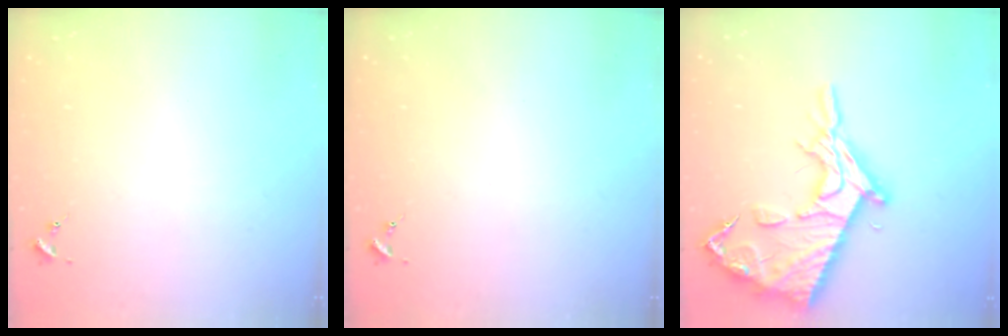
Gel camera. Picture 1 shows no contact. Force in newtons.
{"total": 0.0}
{"total": 19.4, "press": 19.4, "slide": 1.4}